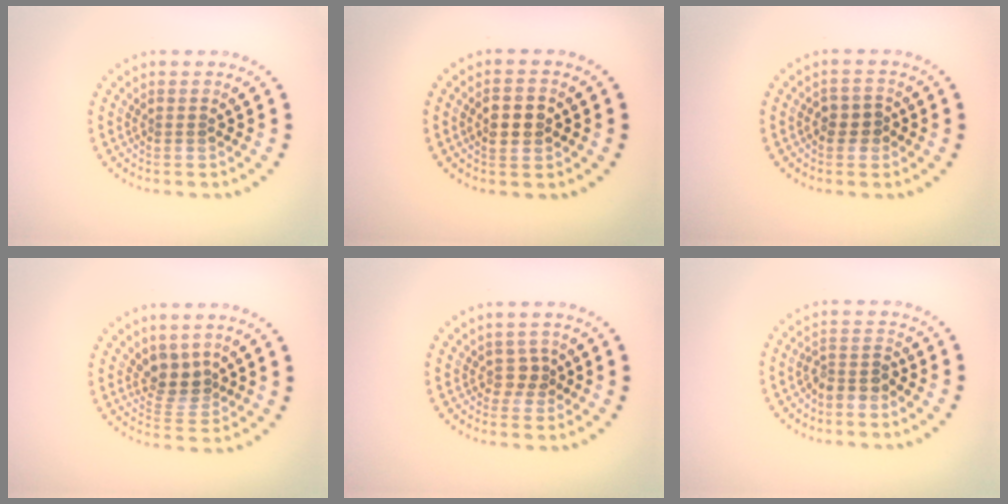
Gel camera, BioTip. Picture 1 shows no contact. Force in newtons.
{"total": 3.0, "press": 3.0, "slide": 0.1}
{"total": 2.0, "press": 1.9, "slide": 0.5}
{"total": 2.7, "press": 2.1, "slide": 1.7}
{"total": 1.4, "press": 1.1, "slide": 0.9}
{"total": 2.4, "press": 1.9, "slide": 1.5}